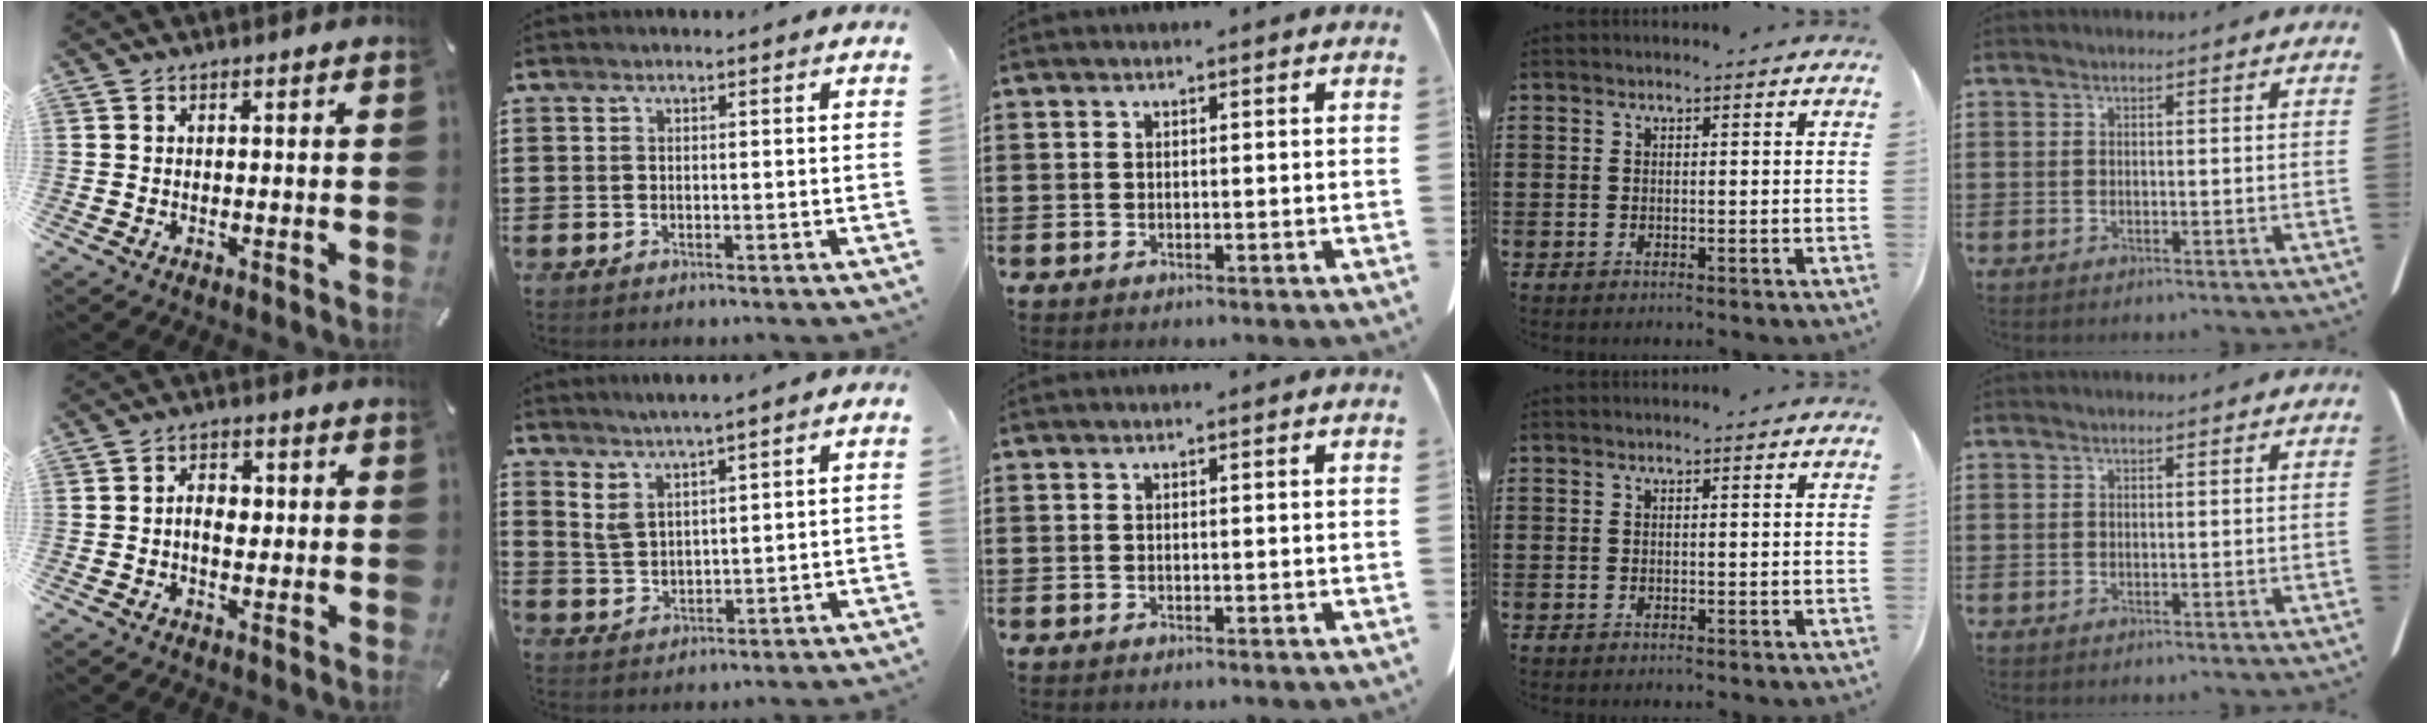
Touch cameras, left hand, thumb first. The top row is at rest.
{"thumb": {"total": 4.4, "force": [-0.4, 2.8, 3.4], "torque": [-0.055, 0.006, -0.010]}, "index": {"total": 3.4, "force": [2.8, 0.5, 1.8], "torque": [-0.045, -0.009, 0.051]}}